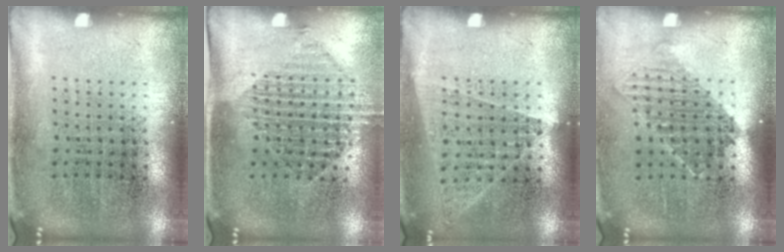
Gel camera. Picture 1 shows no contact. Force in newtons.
{"total": 1.6, "press": 1.3, "slide": 0.9}
{"total": 1.0, "press": 1.0, "slide": 0.1}
{"total": 1.2, "press": 1.0, "slide": 0.7}